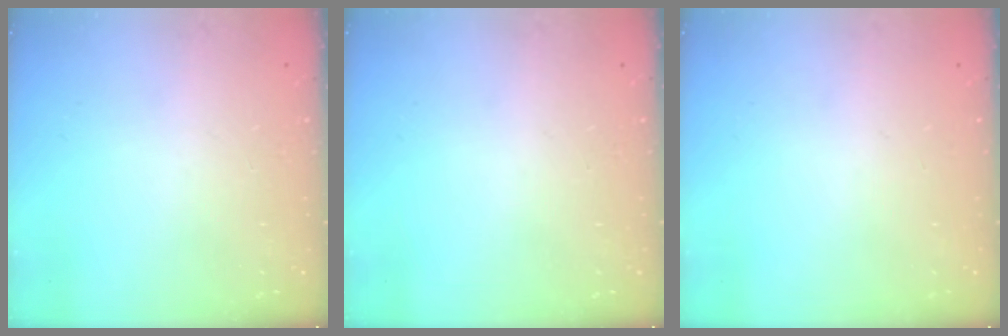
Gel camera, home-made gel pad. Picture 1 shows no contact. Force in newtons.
{"total": 0.0}
{"total": 0.0}